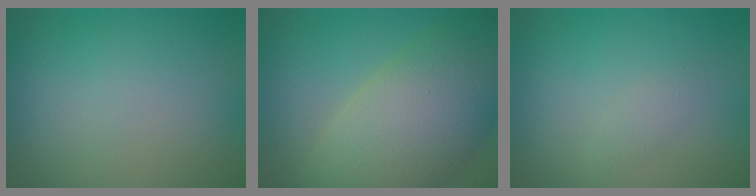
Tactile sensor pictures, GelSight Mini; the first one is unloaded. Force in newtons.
{"total": 11.0, "press": 11.0, "slide": 0.8}
{"total": 1.0, "press": 1.0, "slide": 0.1}